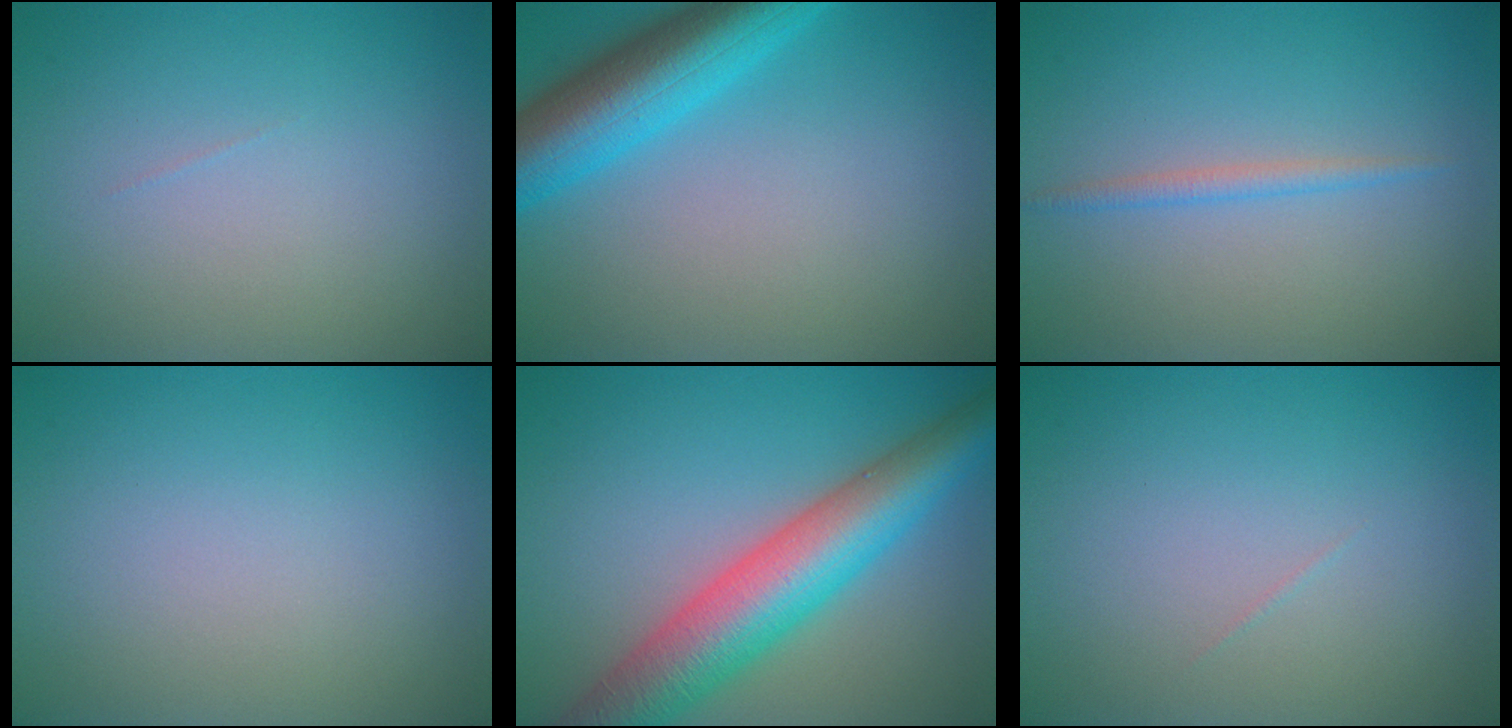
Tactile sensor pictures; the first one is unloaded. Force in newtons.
{"total": 7.7, "press": 7.7, "slide": 0.4}
{"total": 1.2, "press": 1.2, "slide": 0.1}
{"total": 0.0}
{"total": 9.5, "press": 9.5, "slide": 0.3}
{"total": 0.0}